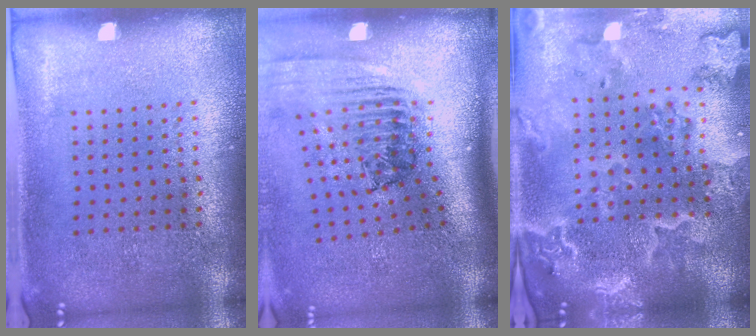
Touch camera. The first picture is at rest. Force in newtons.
{"total": 2.6, "press": 1.7, "slide": 1.9}
{"total": 4.1, "press": 3.4, "slide": 2.3}